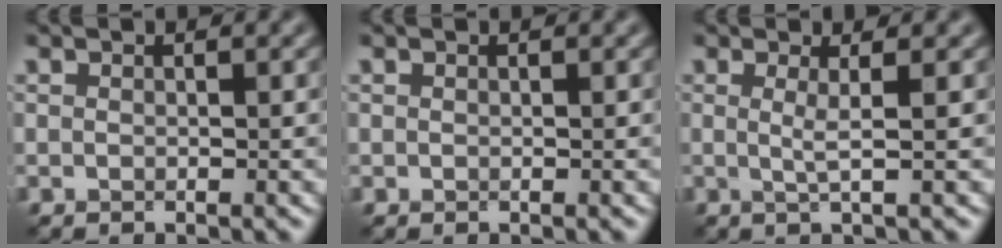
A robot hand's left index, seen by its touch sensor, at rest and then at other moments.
{"total": 0.0}
{"total": 1.8, "force": [0.2, 0.3, 1.7], "torque": [-0.033, -0.004, -0.003]}